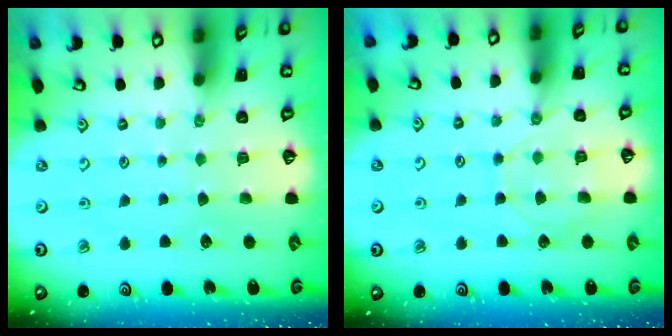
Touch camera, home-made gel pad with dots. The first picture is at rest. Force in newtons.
{"total": 7.0, "press": 6.9, "slide": 0.7}